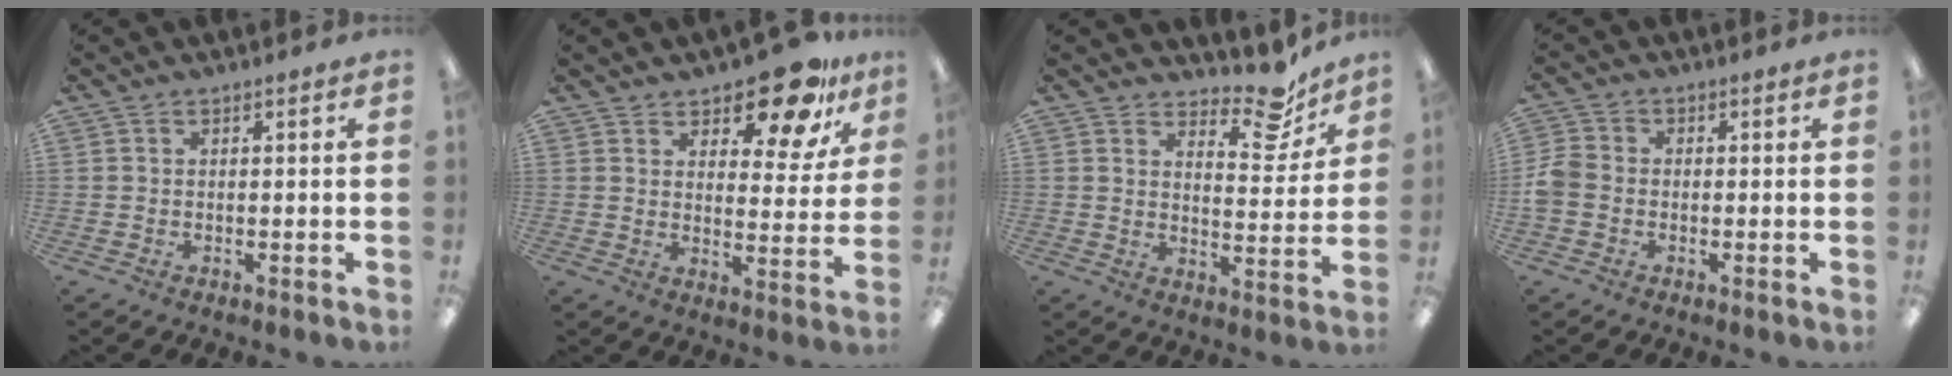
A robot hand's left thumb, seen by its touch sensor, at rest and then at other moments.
{"total": 13.7, "force": [10.3, 5.5, 7.1], "torque": [-0.091, -0.064, 0.176]}
{"total": 11.5, "force": [9.3, 4.3, 5.3], "torque": [-0.052, -0.070, 0.160]}
{"total": 5.0, "force": [-1.3, 3.9, 2.8], "torque": [-0.058, 0.011, -0.023]}